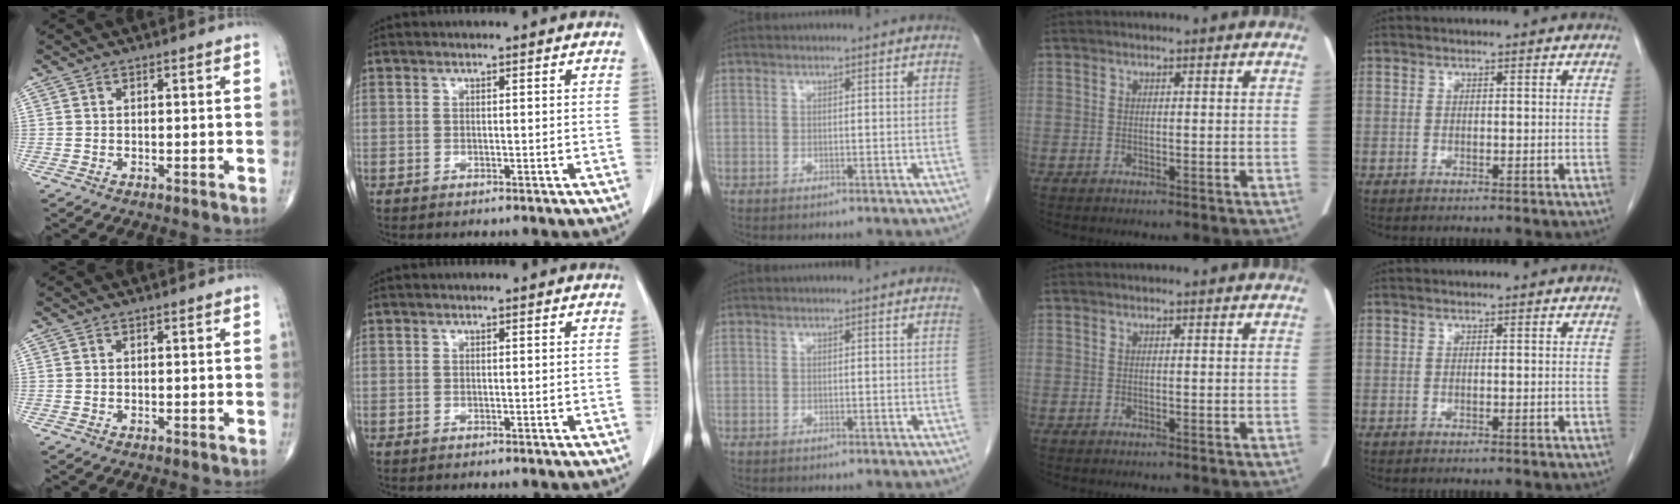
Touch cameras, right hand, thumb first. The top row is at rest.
{}